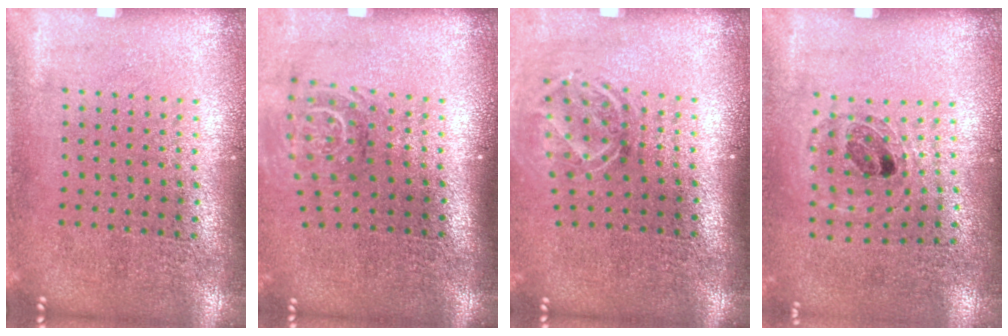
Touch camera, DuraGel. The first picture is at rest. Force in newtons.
{"total": 1.7, "press": 1.2, "slide": 1.2}
{"total": 1.7, "press": 1.3, "slide": 1.2}
{"total": 0.8, "press": 0.8, "slide": 0.3}